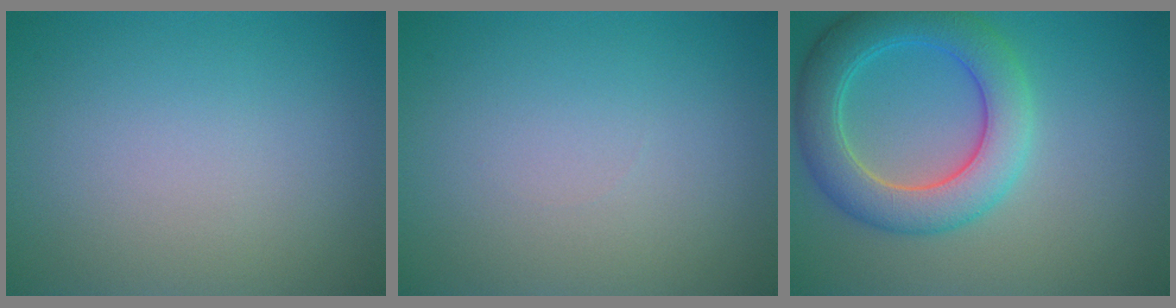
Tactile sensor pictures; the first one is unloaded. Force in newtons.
{"total": 0.0}
{"total": 6.4, "press": 6.4, "slide": 0.2}